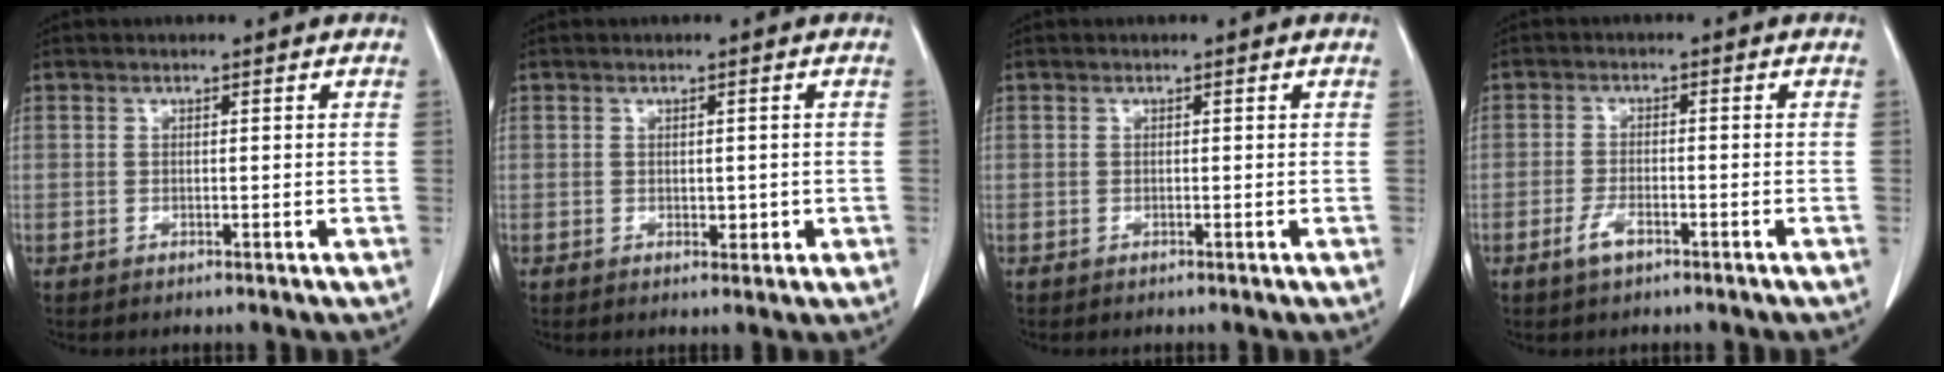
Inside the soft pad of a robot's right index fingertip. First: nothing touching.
{"total": 1.8, "force": [-0.2, 1.1, 1.4], "torque": [-0.014, -0.001, 0.002]}
{"total": 0.0}
{"total": 3.1, "force": [-1.9, 1.1, 2.2], "torque": [-0.048, 0.003, -0.034]}